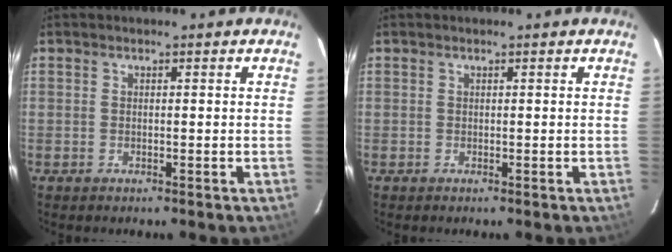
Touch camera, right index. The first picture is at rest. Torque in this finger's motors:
{"motor_torque": [0.14, 0.04, 0.04, 0.01]}